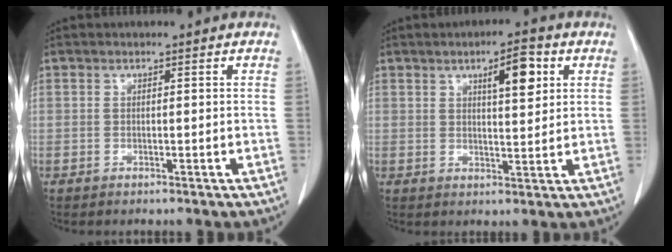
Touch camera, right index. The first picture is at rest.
{"total": 6.0, "force": [2.6, 1.4, 5.2], "torque": [-0.080, 0.002, 0.038]}